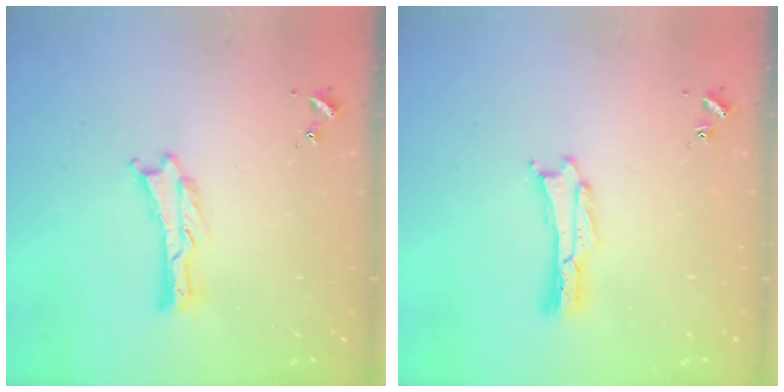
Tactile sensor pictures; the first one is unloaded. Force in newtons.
{"total": 0.0}